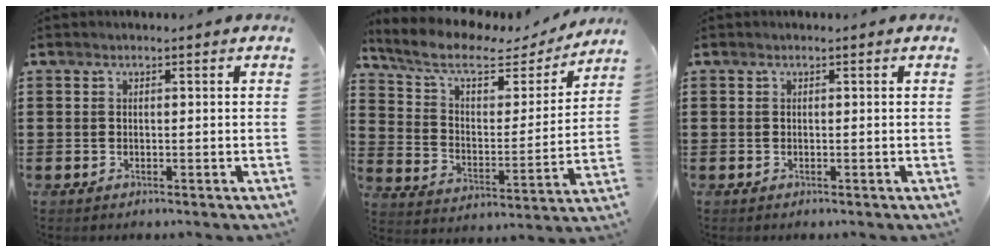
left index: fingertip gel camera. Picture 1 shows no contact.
{"total": 8.2, "force": [6.1, 3.0, 4.5], "torque": [-0.113, -0.031, 0.103]}
{"total": 0.0}